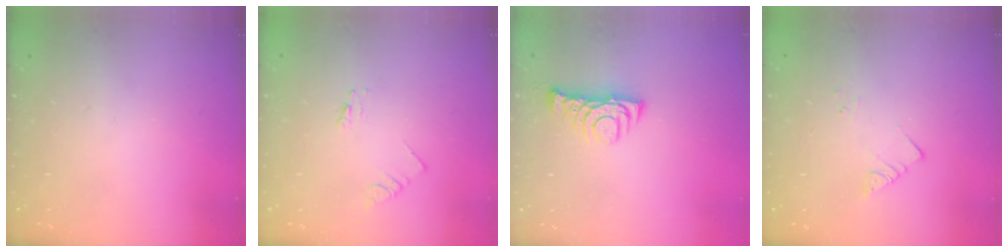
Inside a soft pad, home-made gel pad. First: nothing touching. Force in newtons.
{"total": 0.0}
{"total": 8.0, "press": 7.9, "slide": 0.8}
{"total": 2.9, "press": 2.9, "slide": 0.2}